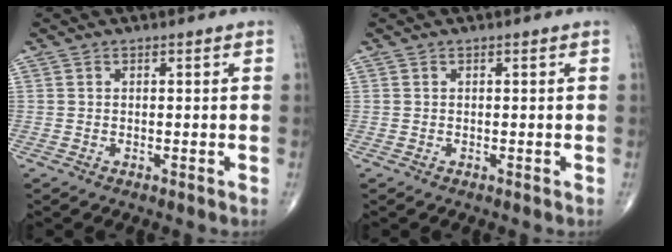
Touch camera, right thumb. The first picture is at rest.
{"total": 0.0}